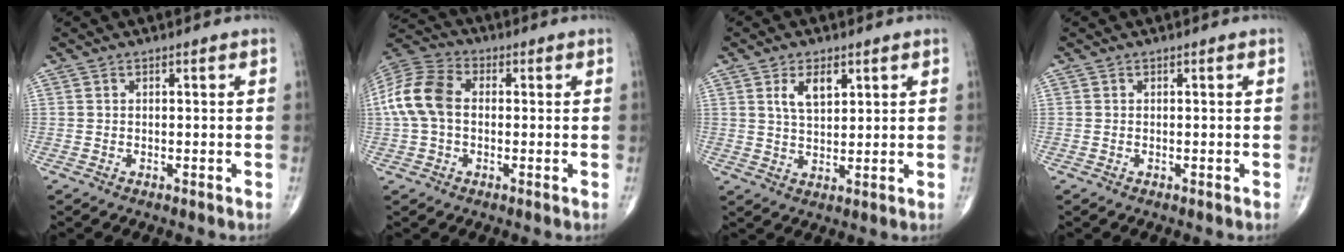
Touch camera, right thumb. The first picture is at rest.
{"total": 11.6, "force": [0.3, 7.9, 8.5], "torque": [-0.183, 0.030, -0.004]}
{"total": 5.5, "force": [2.5, 2.8, 4.0], "torque": [-0.062, -0.013, 0.047]}
{"total": 0.0}